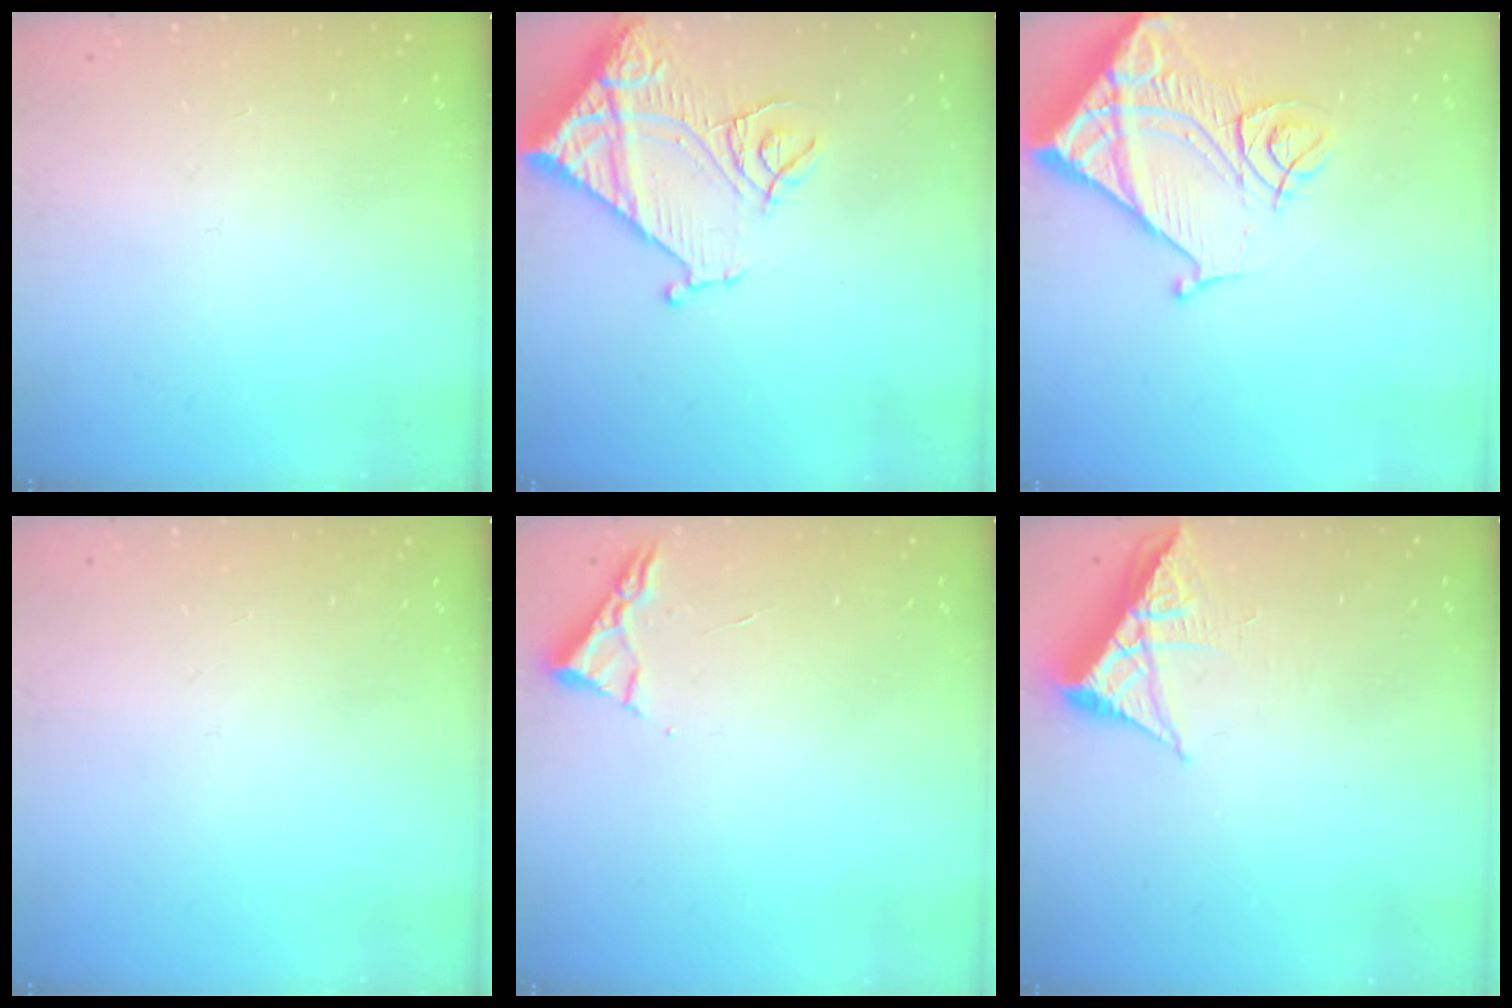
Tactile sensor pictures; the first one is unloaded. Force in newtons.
{"total": 16.9, "press": 16.9, "slide": 1.6}
{"total": 15.3, "press": 15.2, "slide": 1.9}
{"total": 0.0}
{"total": 3.0, "press": 2.9, "slide": 0.4}
{"total": 6.3, "press": 6.2, "slide": 0.9}